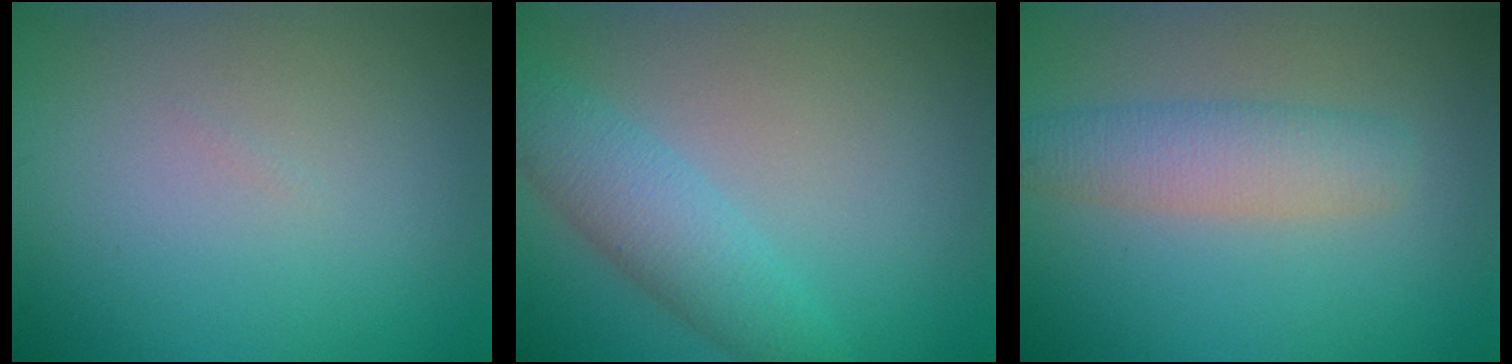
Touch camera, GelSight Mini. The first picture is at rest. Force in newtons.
{"total": 3.8, "press": 3.8, "slide": 0.1}
{"total": 3.5, "press": 3.5, "slide": 0.2}